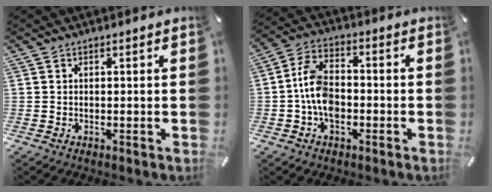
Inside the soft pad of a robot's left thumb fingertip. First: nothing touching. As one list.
[{"total": 8.8, "force": [-2.1, 6.0, 6.2], "torque": [-0.129, 0.018, -0.038]}]